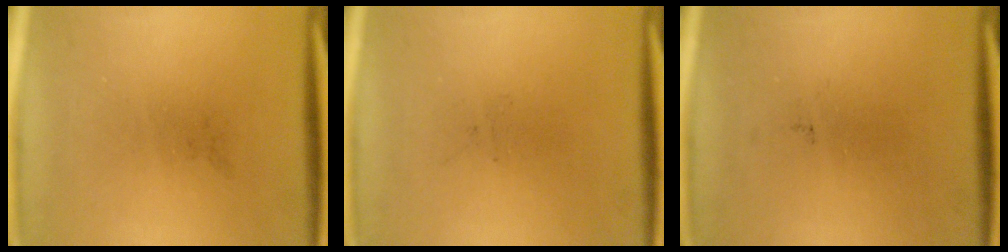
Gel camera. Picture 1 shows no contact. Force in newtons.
{"total": 0.0}
{"total": 0.0}